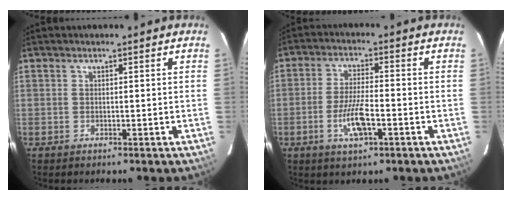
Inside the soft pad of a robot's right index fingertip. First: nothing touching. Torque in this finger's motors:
{"motor_torque": [0.07, -0.11, 0.10, 0.06]}